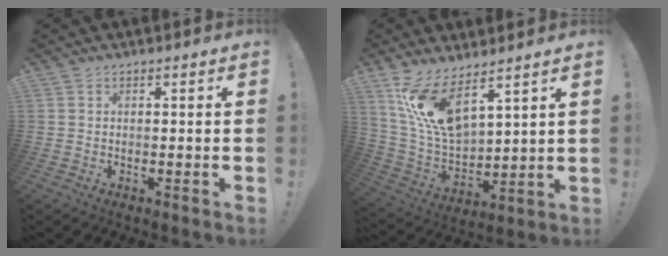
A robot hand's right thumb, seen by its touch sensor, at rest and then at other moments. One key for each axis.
{"total": 14.7, "fx": 9.9, "fy": 5.6, "fz": 9.4, "tx": -0.198, "ty": -0.071, "tz": 0.183}